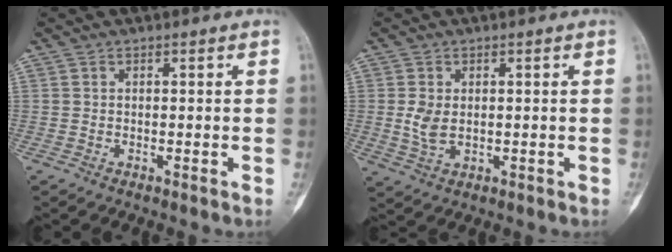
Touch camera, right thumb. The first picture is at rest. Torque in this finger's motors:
{"motor_torque": [0.16, 0.27, 0.55, 0.09, 0.03]}